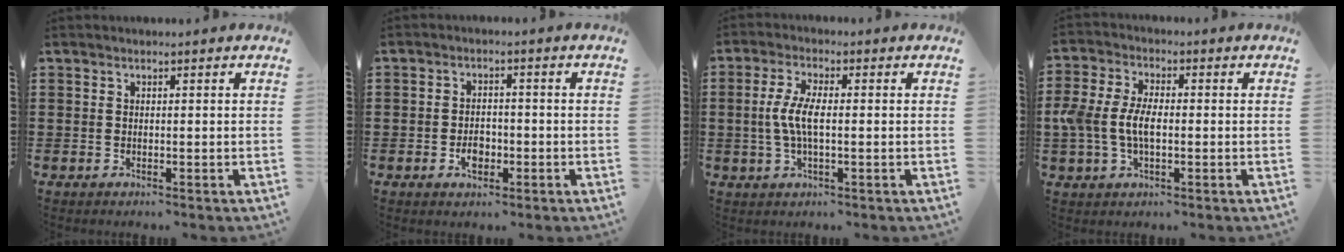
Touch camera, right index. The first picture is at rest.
{"total": 3.2, "force": [-1.2, 2.0, 2.2], "torque": [-0.042, 0.003, -0.022]}
{"total": 5.3, "force": [-0.4, 1.8, 5.0], "torque": [-0.118, -0.005, -0.018]}
{"total": 6.2, "force": [-0.9, 3.5, 5.1], "torque": [-0.135, -0.006, -0.028]}